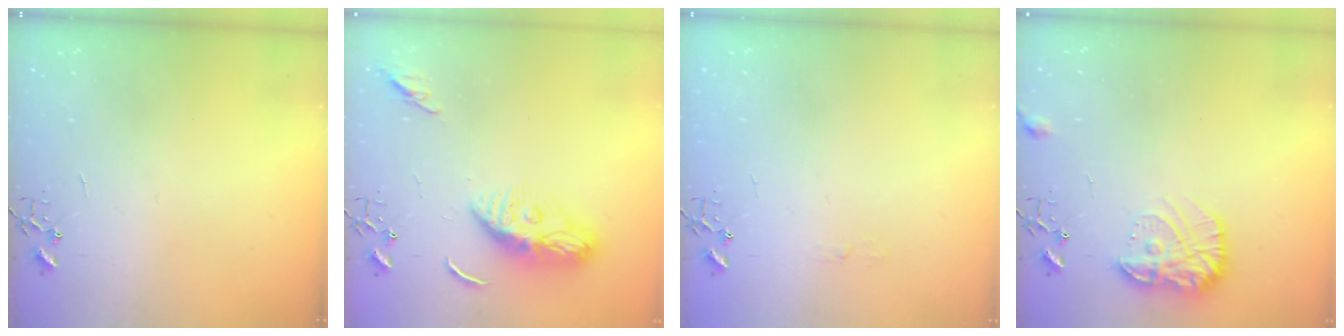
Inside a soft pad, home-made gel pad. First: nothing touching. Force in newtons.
{"total": 10.8, "press": 10.7, "slide": 1.0}
{"total": 3.6, "press": 3.6, "slide": 0.4}
{"total": 14.1, "press": 14.1, "slide": 0.8}